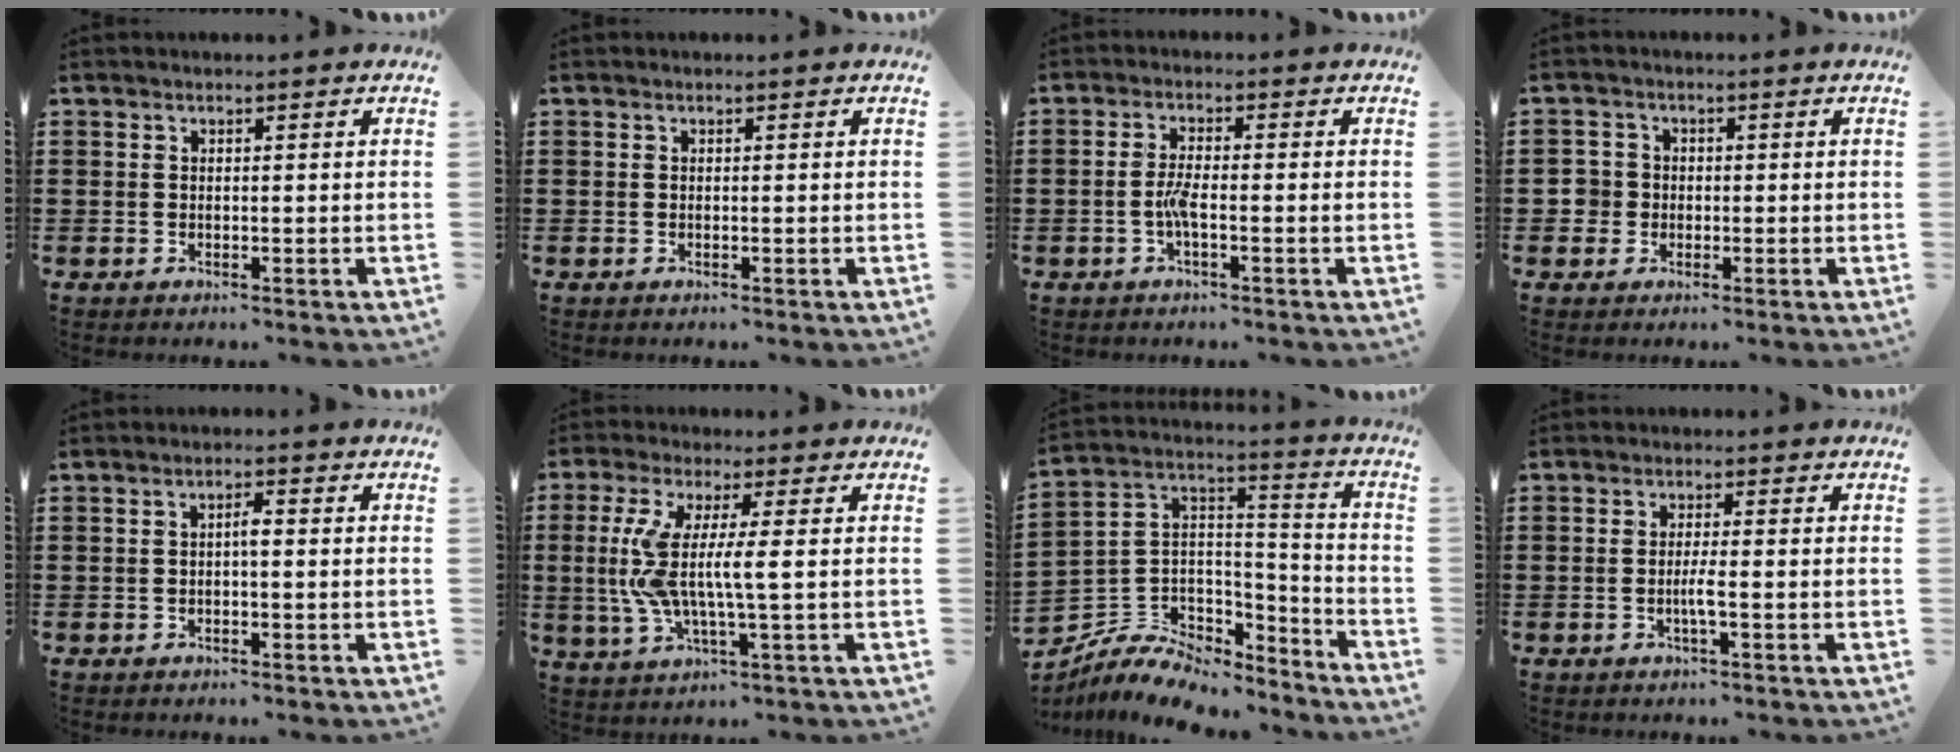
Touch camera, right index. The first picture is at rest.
{"total": 0.0}
{"total": 3.4, "force": [-1.0, 0.5, 3.2], "torque": [-0.074, -0.004, -0.024]}
{"total": 3.0, "force": [-0.5, 2.9, 0.5], "torque": [-0.031, 0.005, -0.016]}
{"total": 1.5, "force": [-0.2, 0.3, 1.4], "torque": [-0.028, 0.002, -0.005]}
{"total": 7.9, "force": [0.1, 0.6, 7.8], "torque": [-0.183, -0.018, -0.012]}
{"total": 7.2, "force": [-6.0, 3.4, 2.0], "torque": [-0.052, 0.004, -0.118]}
{"total": 2.4, "force": [-0.8, -0.1, 2.2], "torque": [-0.047, -0.006, -0.018]}